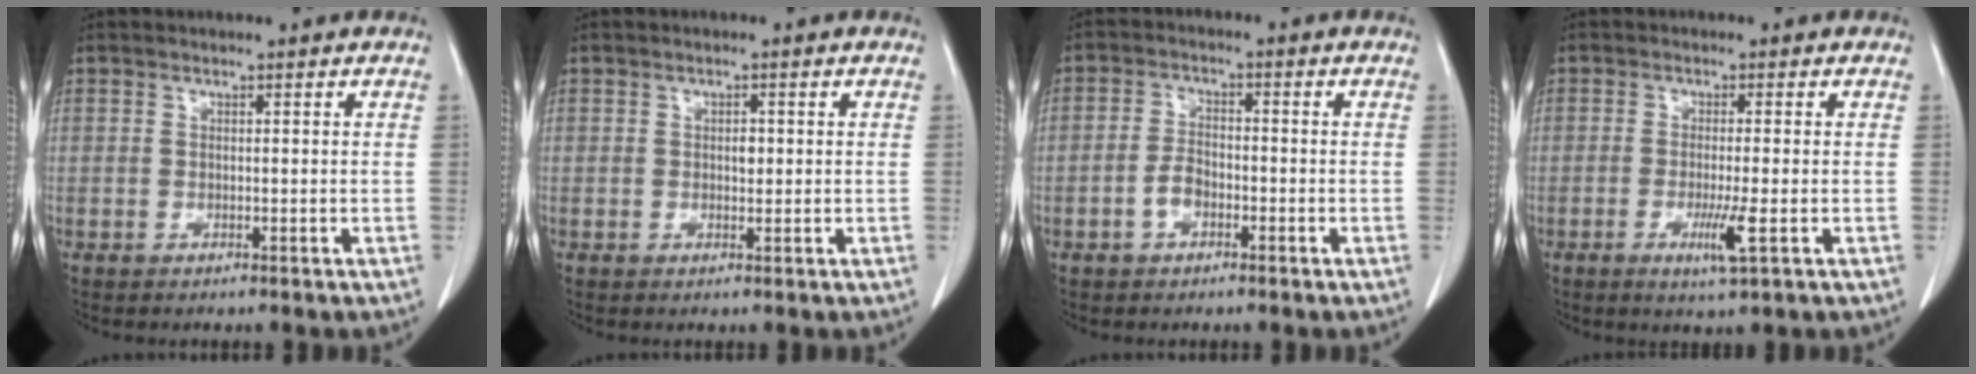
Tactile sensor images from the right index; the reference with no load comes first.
{"total": 1.1, "force": [0.0, 0.3, 1.1], "torque": [-0.020, 0.001, 0.001]}
{"total": 3.4, "force": [-1.6, 2.1, 2.3], "torque": [-0.046, 0.011, -0.030]}
{"total": 4.0, "force": [-1.5, -0.1, 3.8], "torque": [-0.067, -0.012, -0.025]}